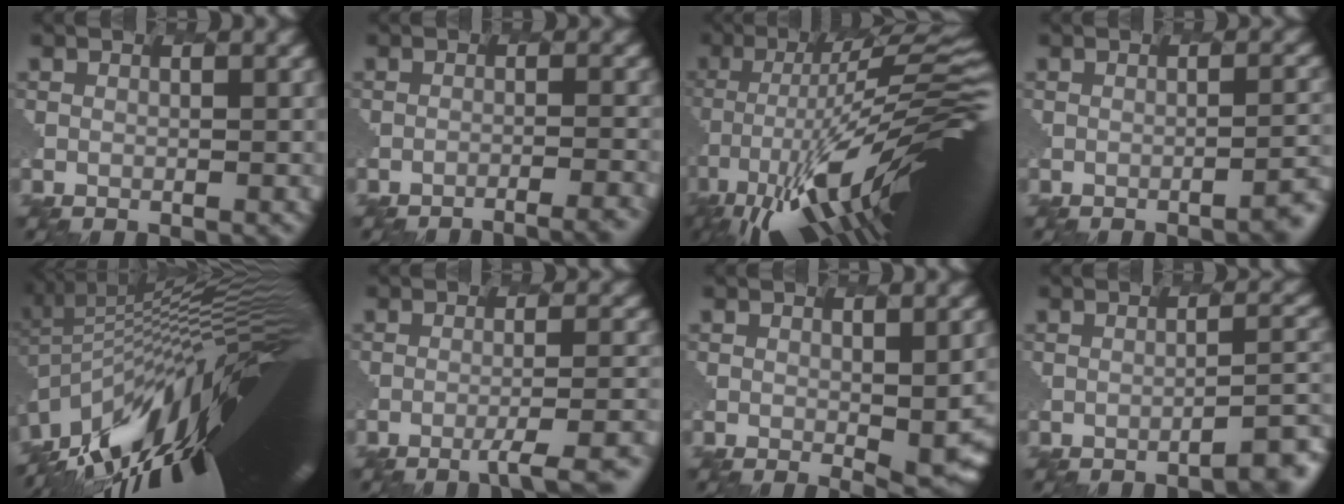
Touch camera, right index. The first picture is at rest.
{"total": 4.9, "force": [-4.0, 1.1, 2.6], "torque": [-0.016, 0.010, -0.041]}
{"total": 13.9, "force": [-4.5, 3.5, 12.7], "torque": [-0.206, 0.023, -0.077]}
{"total": 3.0, "force": [-1.6, 0.9, 2.5], "torque": [-0.026, -0.001, -0.020]}
{"total": 15.6, "force": [-5.0, 6.0, 13.4], "torque": [-0.195, 0.002, -0.100]}
{"total": 5.8, "force": [-3.5, 1.3, 4.5], "torque": [-0.067, -0.002, -0.048]}
{"total": 6.3, "force": [-1.4, 2.3, 5.7], "torque": [-0.083, -0.020, -0.006]}
{"total": 3.4, "force": [-2.2, 0.6, 2.5], "torque": [-0.028, 0.010, -0.035]}